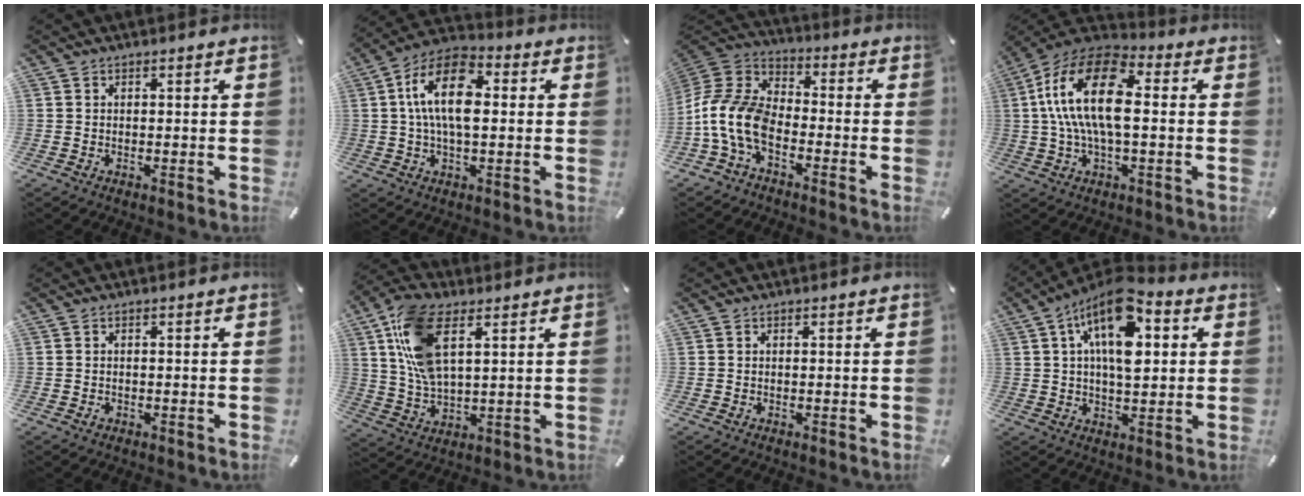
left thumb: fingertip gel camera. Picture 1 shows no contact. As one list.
[{"total": 13.4, "force": [1.4, 7.3, 11.1], "torque": [-0.219, 0.000, 0.021]}, {"total": 12.9, "force": [-5.7, 7.8, 8.5], "torque": [-0.202, 0.015, -0.112]}, {"total": 17.8, "force": [1.8, 8.9, 15.3], "torque": [-0.320, 0.004, 0.029]}, {"total": 0.5, "force": [-0.2, 0.4, 0.3], "torque": [-0.005, 0.000, -0.005]}, {"total": 14.0, "force": [5.7, 7.0, 10.8], "torque": [-0.237, -0.002, 0.106]}, {"total": 0.0}, {"total": 15.3, "force": [5.1, 8.0, 12.0], "torque": [-0.210, -0.017, 0.085]}]